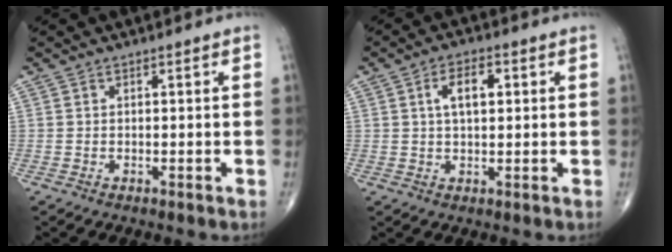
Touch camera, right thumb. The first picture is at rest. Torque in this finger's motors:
{"motor_torque": [-0.12, 0.77, 0.14, -0.05, 0.06]}